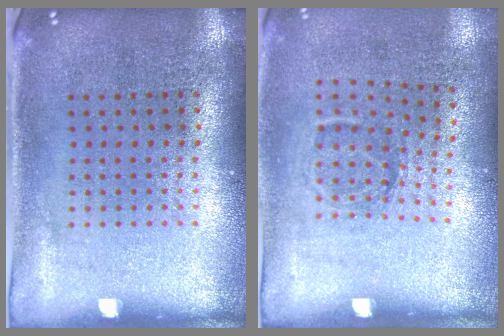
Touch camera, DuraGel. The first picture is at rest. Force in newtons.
{"total": 1.2, "press": 0.8, "slide": 0.8}